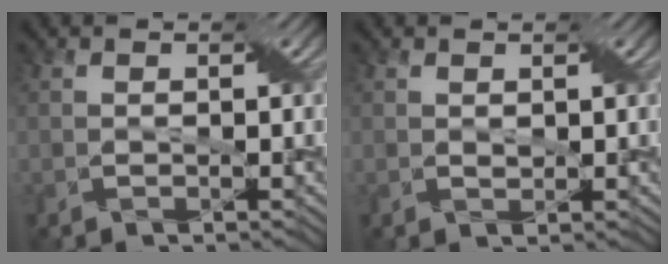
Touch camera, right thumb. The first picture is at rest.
{"total": 0.6, "force": [0.4, 0.3, 0.3], "torque": [-0.009, -0.002, 0.012]}